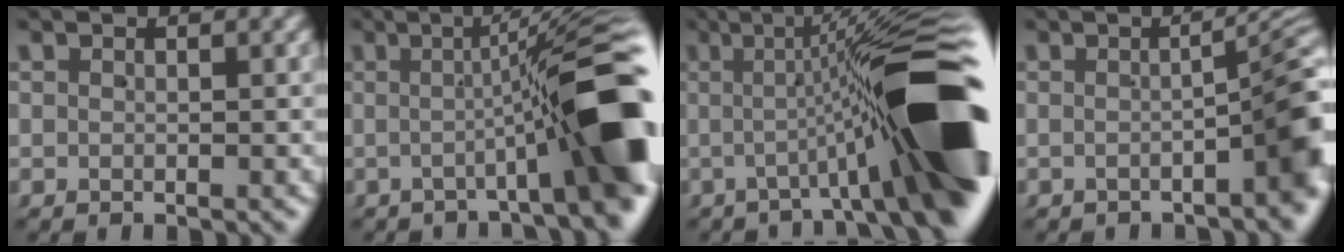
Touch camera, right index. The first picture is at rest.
{"total": 10.6, "force": [-2.0, 1.4, 10.3], "torque": [-0.119, 0.025, -0.039]}
{"total": 14.4, "force": [-2.1, 2.7, 14.0], "torque": [-0.169, 0.025, -0.043]}
{"total": 5.9, "force": [-1.6, 1.6, 5.5], "torque": [-0.052, 0.022, -0.034]}